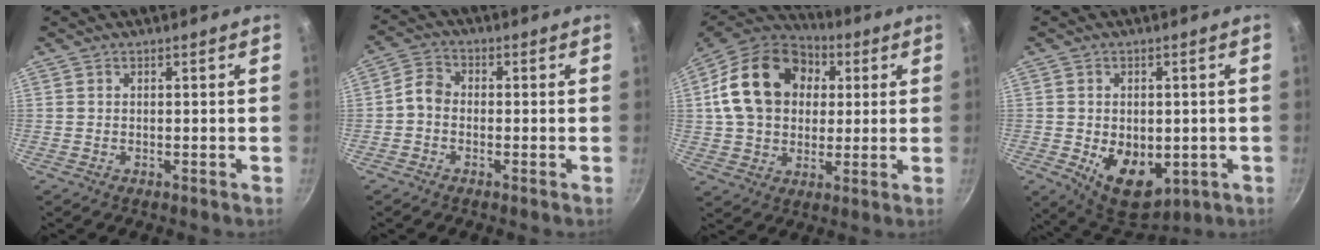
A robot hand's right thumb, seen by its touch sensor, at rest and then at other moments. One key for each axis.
{"total": 3.8, "fx": -1.1, "fy": 2.9, "fz": 2.1, "tx": -0.041, "ty": 0.022, "tz": -0.034}
{"total": 21.0, "fx": 4.5, "fy": 15.9, "fz": 13.0, "tx": -0.203, "ty": 0.018, "tz": 0.072}
{"total": 11.8, "fx": -2.5, "fy": 7.8, "fz": 8.5, "tx": -0.093, "ty": -0.015, "tz": -0.018}